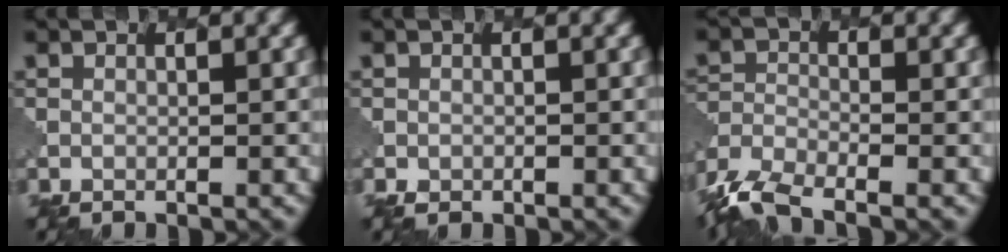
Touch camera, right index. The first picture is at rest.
{"total": 0.9, "force": [-0.4, 0.7, 0.2], "torque": [-0.004, -0.005, -0.007]}
{"total": 6.1, "force": [-4.7, 2.0, 3.3], "torque": [-0.070, -0.013, -0.103]}